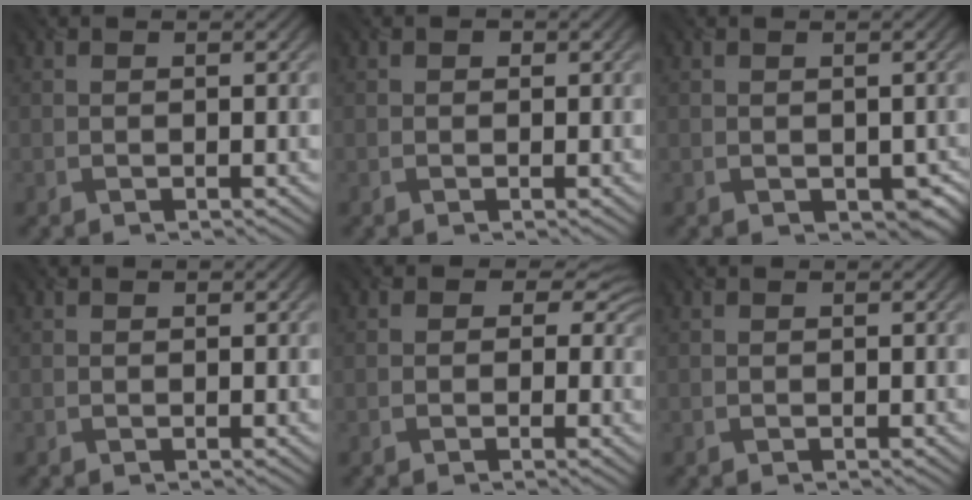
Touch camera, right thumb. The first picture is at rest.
{"total": 0.6, "force": [0.1, 0.5, 0.2], "torque": [0.000, -0.002, 0.002]}
{"total": 1.6, "force": [-0.6, 1.4, 0.7], "torque": [-0.020, -0.013, -0.007]}
{"total": 0.0}
{"total": 3.8, "force": [0.7, 3.1, 2.1], "torque": [-0.020, 0.002, 0.002]}
{"total": 0.0}